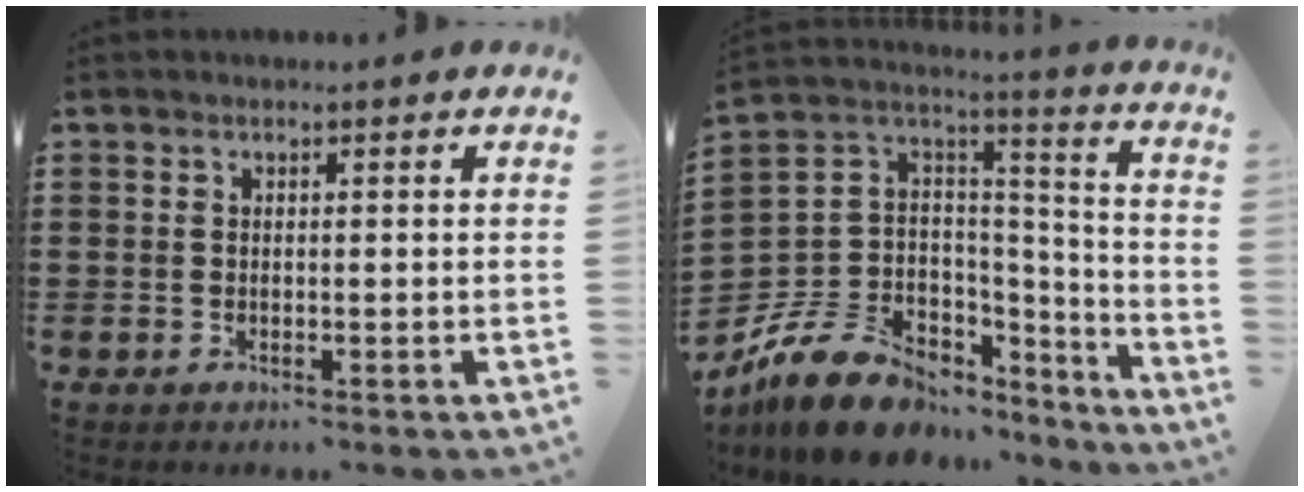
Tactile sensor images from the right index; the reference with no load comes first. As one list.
[{"total": 12.4, "force": [-8.2, 7.9, 4.8], "torque": [-0.118, 0.024, -0.146]}]